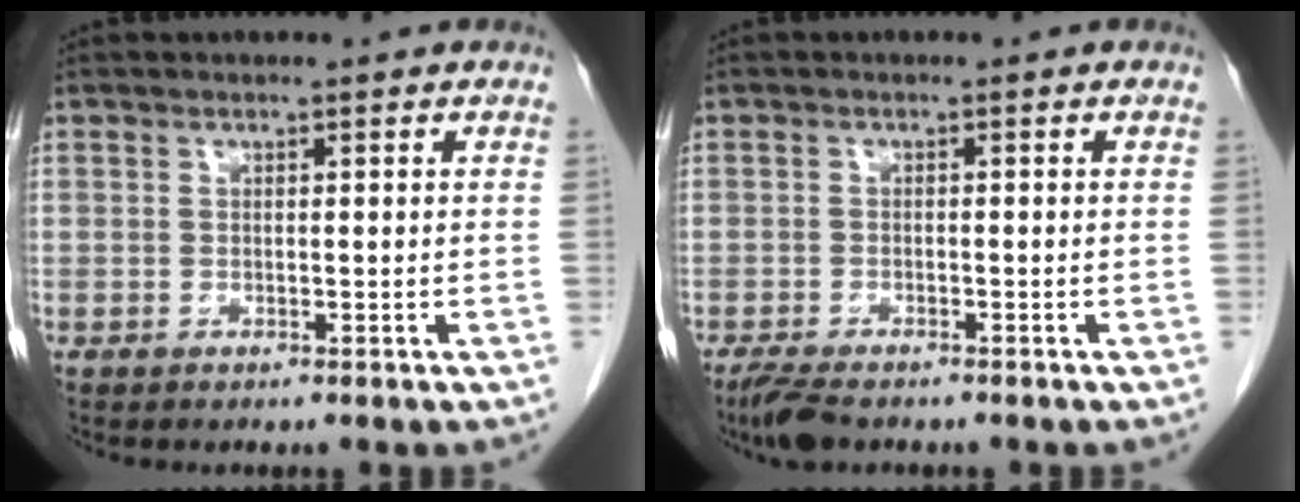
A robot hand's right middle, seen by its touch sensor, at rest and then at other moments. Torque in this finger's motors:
{"motor_torque": [0.42, -0.23, 0.03, 0.03]}